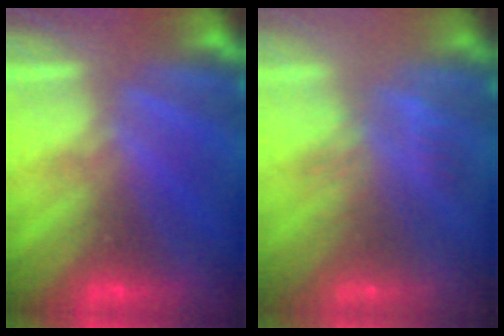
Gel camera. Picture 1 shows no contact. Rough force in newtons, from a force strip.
{"total": 3.2}